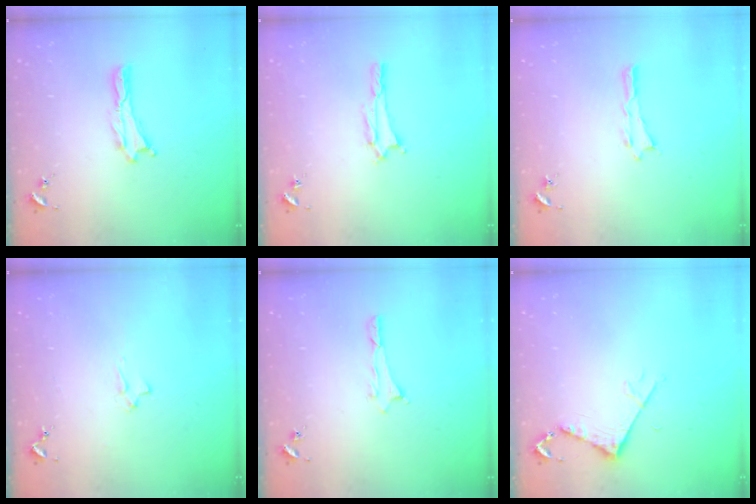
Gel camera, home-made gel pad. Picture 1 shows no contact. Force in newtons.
{"total": 1.5, "press": 1.5, "slide": 0.3}
{"total": 0.0}
{"total": 2.1, "press": 2.1, "slide": 0.3}
{"total": 0.6, "press": 0.5, "slide": 0.2}
{"total": 4.4, "press": 4.4, "slide": 0.5}